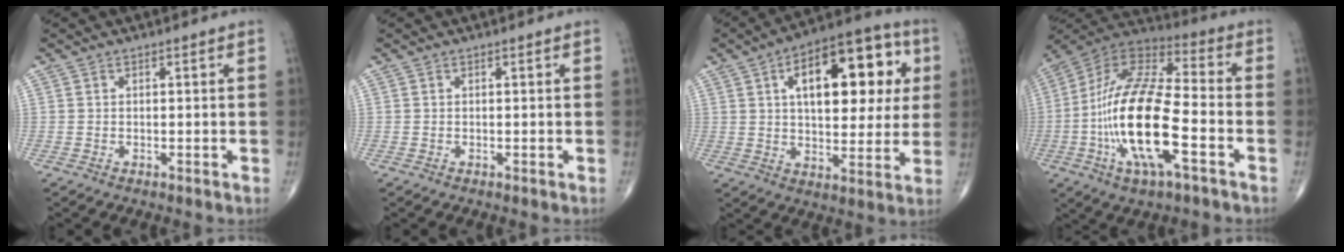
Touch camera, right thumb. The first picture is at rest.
{"total": 0.0}
{"total": 21.3, "force": [5.8, 10.6, 17.6], "torque": [-0.212, 0.009, 0.078]}
{"total": 22.2, "force": [-5.7, 7.9, 20.0], "torque": [-0.398, 0.031, -0.099]}